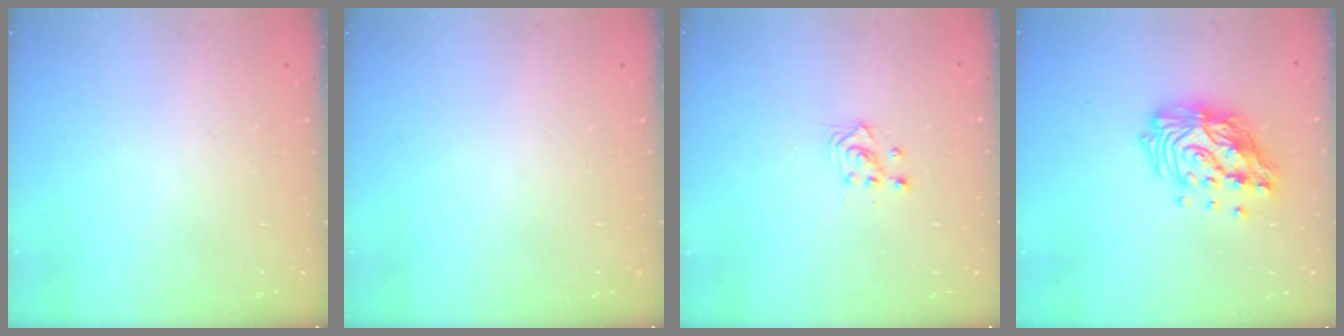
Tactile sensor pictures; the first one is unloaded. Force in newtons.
{"total": 0.0}
{"total": 2.3, "press": 2.3, "slide": 0.3}
{"total": 15.2, "press": 15.1, "slide": 2.0}